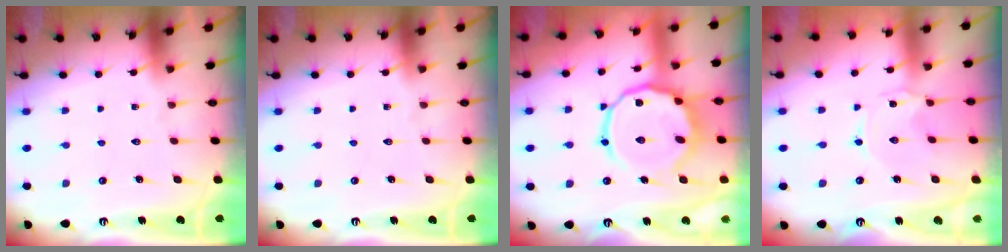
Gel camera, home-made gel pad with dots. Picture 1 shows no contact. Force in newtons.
{"total": 0.0}
{"total": 14.0, "press": 13.9, "slide": 1.3}
{"total": 0.0}